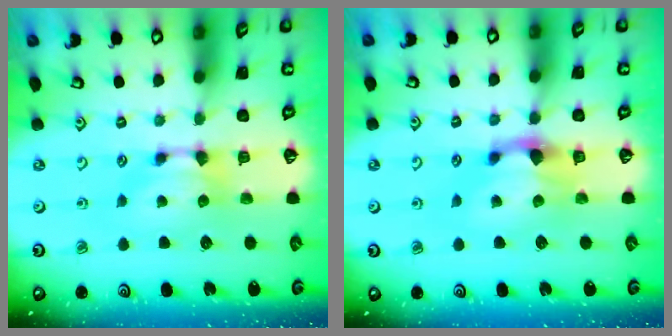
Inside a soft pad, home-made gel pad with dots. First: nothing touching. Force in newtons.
{"total": 1.7, "press": 1.2, "slide": 1.3}